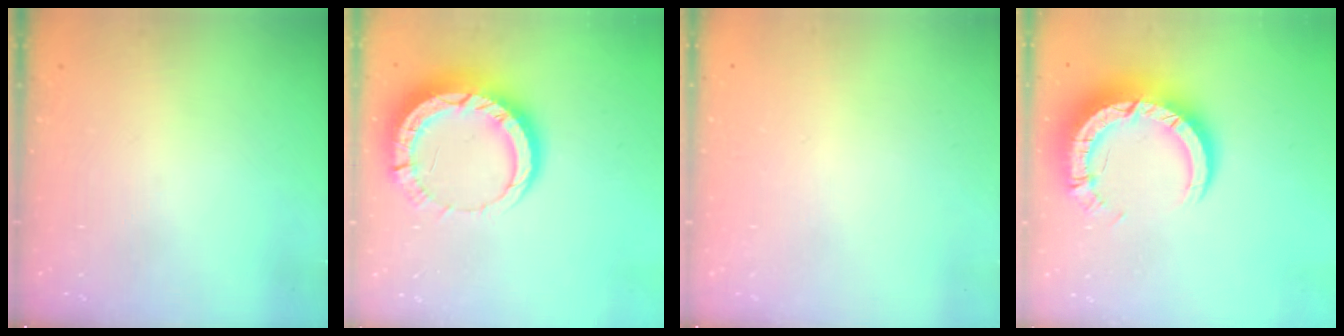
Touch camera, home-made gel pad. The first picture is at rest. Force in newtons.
{"total": 13.4, "press": 13.3, "slide": 1.4}
{"total": 2.6, "press": 2.6, "slide": 0.2}
{"total": 14.5, "press": 14.4, "slide": 1.4}